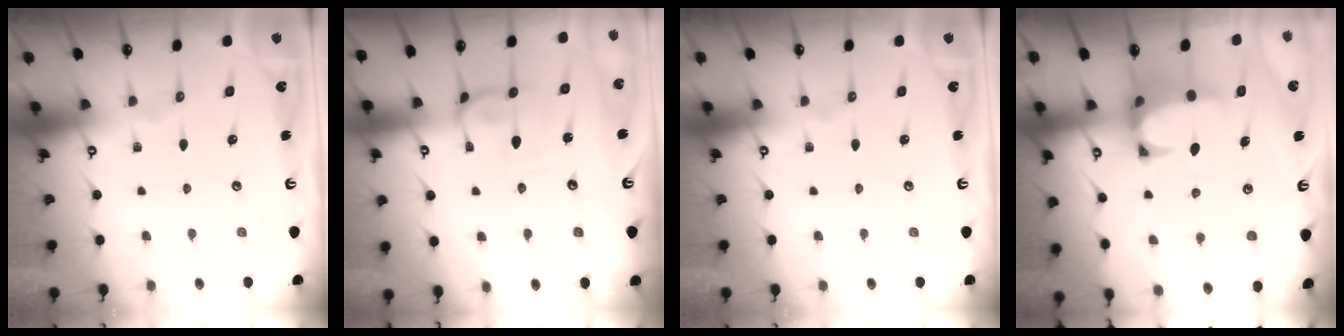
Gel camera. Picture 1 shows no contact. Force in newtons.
{"total": 1.8, "press": 1.6, "slide": 0.7}
{"total": 0.0}
{"total": 2.6, "press": 2.4, "slide": 1.1}